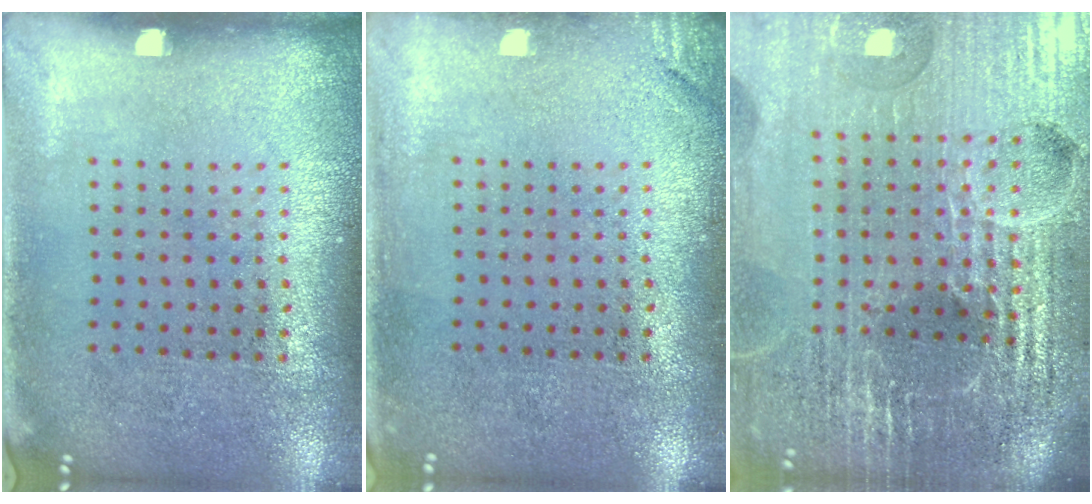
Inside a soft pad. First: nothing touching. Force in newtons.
{"total": 1.3, "press": 1.2, "slide": 0.3}
{"total": 6.7, "press": 5.8, "slide": 3.2}